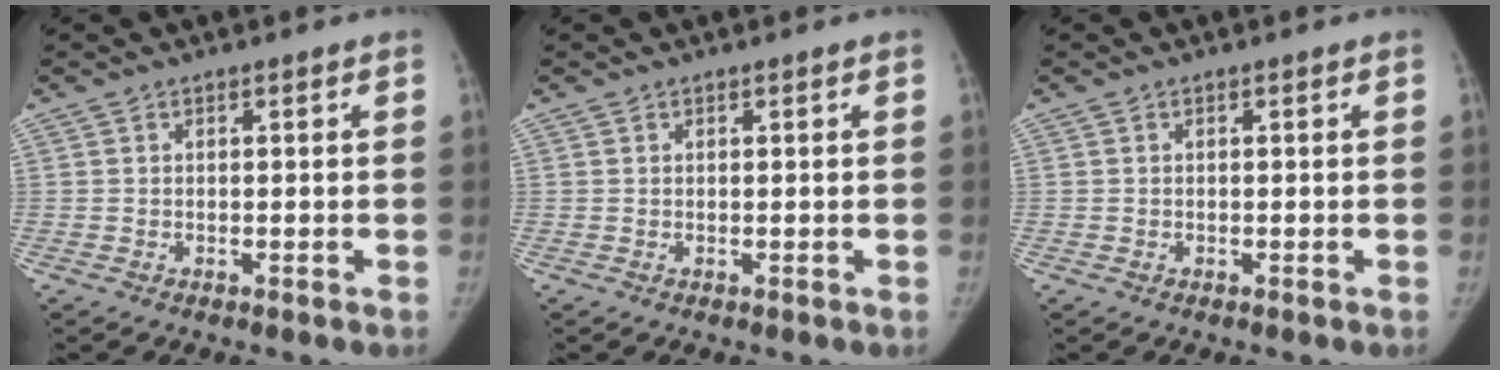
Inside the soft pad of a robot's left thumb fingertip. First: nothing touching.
{"total": 0.0}
{"total": 0.0}